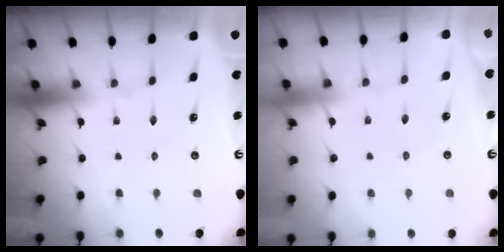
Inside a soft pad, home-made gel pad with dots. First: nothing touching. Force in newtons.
{"total": 1.3, "press": 1.3, "slide": 0.2}